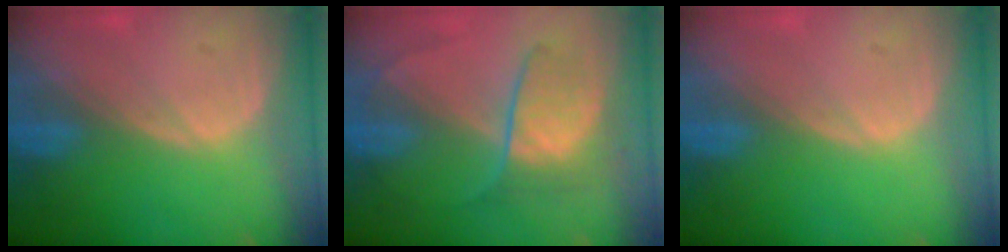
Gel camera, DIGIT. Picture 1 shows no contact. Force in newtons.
{"total": 6.3, "press": 6.3, "slide": 0.7}
{"total": 0.0}